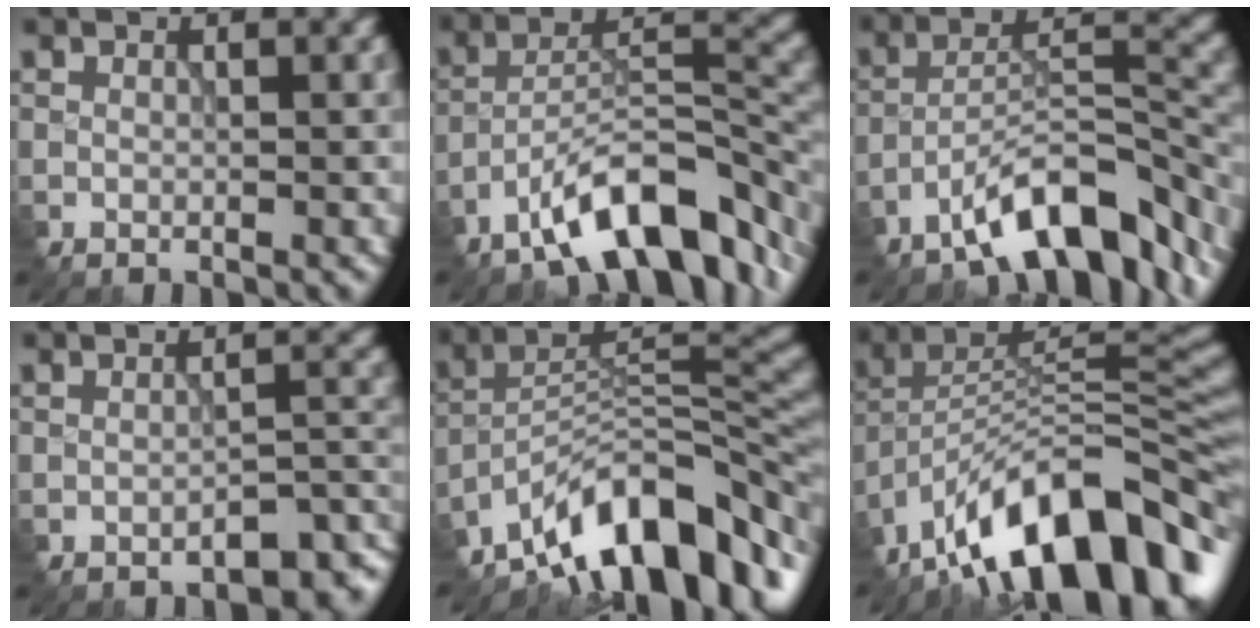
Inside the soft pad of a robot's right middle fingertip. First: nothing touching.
{"total": 10.5, "force": [-7.1, 3.6, 6.9], "torque": [-0.108, 0.008, -0.129]}
{"total": 9.3, "force": [-6.8, 2.7, 5.7], "torque": [-0.092, 0.010, -0.118]}
{"total": 3.7, "force": [-3.2, 0.9, 1.7], "torque": [-0.024, 0.006, -0.043]}
{"total": 11.2, "force": [-8.0, 4.3, 6.5], "torque": [-0.088, 0.020, -0.154]}
{"total": 14.4, "force": [-9.3, 5.6, 9.5], "torque": [-0.158, 0.031, -0.166]}